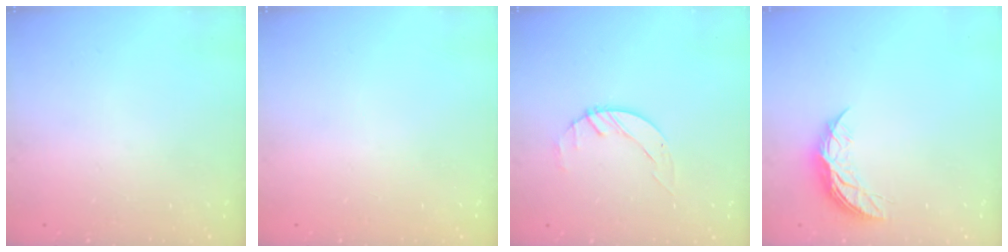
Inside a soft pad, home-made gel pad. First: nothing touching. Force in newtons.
{"total": 0.0}
{"total": 1.4, "press": 1.4, "slide": 0.2}
{"total": 8.8, "press": 8.8, "slide": 0.5}